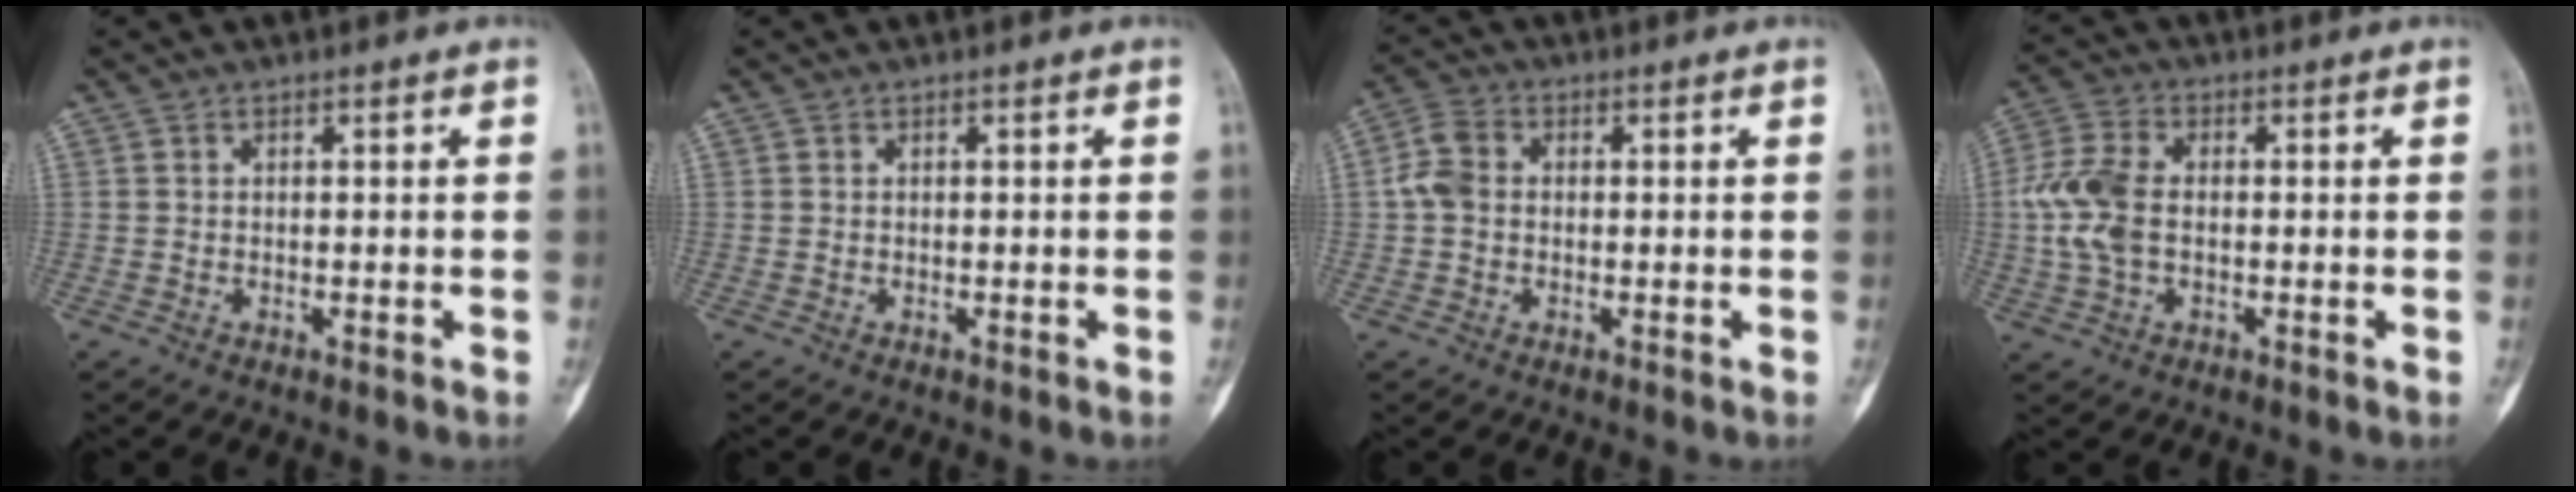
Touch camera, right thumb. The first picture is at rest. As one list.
[{"total": 0.0}, {"total": 5.0, "force": [0.1, 3.8, 3.2], "torque": [-0.068, 0.016, -0.005]}, {"total": 8.9, "force": [-0.3, 5.4, 7.1], "torque": [-0.169, 0.016, -0.011]}]